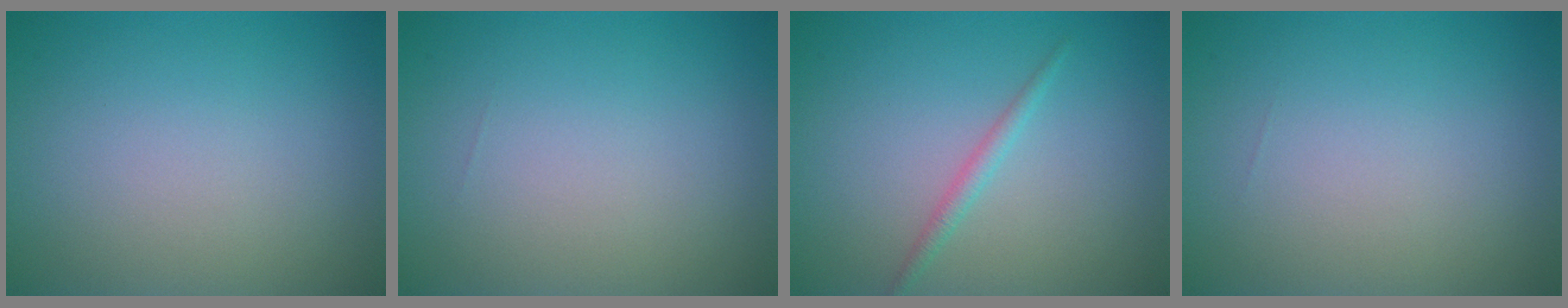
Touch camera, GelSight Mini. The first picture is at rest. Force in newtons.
{"total": 0.0}
{"total": 1.3, "press": 1.3, "slide": 0.0}
{"total": 0.0}